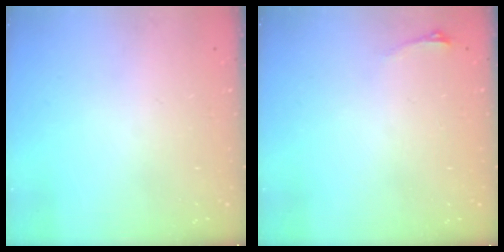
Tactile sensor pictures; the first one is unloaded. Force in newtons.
{"total": 2.9, "press": 2.6, "slide": 1.5}